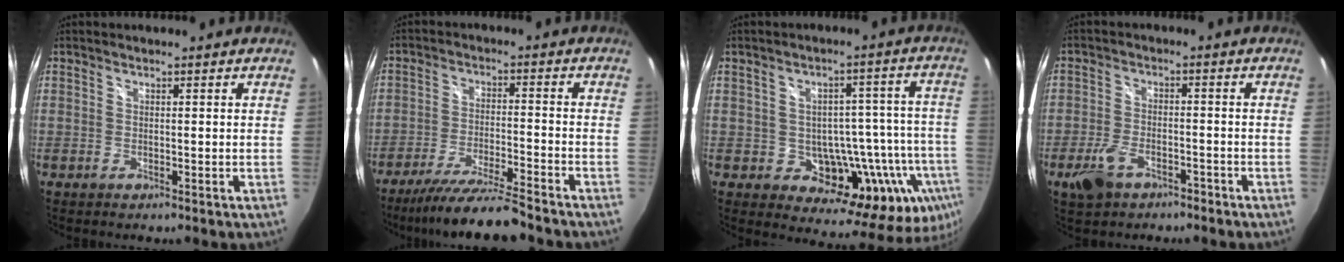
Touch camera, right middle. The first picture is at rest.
{"total": 11.6, "force": [-10.4, -0.6, 5.2], "torque": [-0.113, -0.019, -0.180]}
{"total": 15.9, "force": [-5.1, 10.8, 10.5], "torque": [-0.137, 0.006, -0.054]}
{"total": 7.2, "force": [-4.5, 4.0, 3.9], "torque": [-0.102, -0.005, -0.076]}